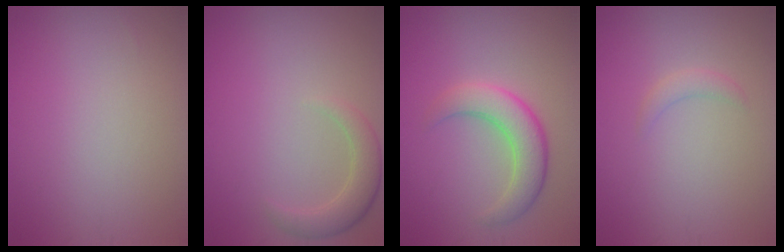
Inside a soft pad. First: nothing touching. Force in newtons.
{"total": 2.8, "press": 2.7, "slide": 0.4}
{"total": 4.5, "press": 4.5, "slide": 0.3}
{"total": 1.1, "press": 1.1, "slide": 0.1}